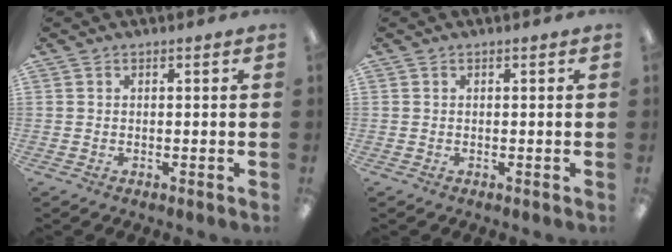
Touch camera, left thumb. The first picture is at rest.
{"total": 0.0}